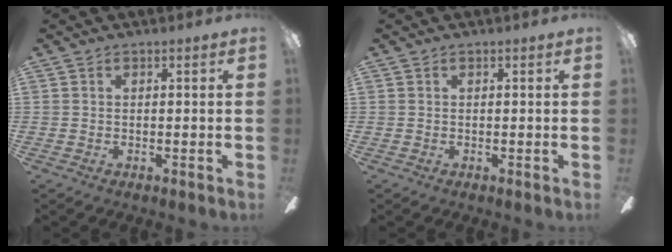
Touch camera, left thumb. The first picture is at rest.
{"total": 0.0}